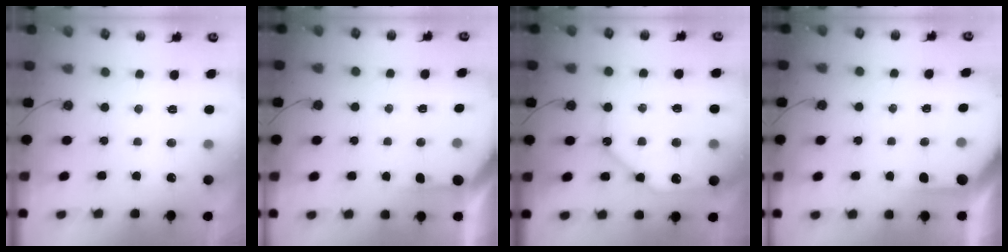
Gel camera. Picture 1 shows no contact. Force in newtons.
{"total": 1.6, "press": 1.6, "slide": 0.2}
{"total": 12.9, "press": 12.8, "slide": 1.5}
{"total": 2.5, "press": 2.5, "slide": 0.3}